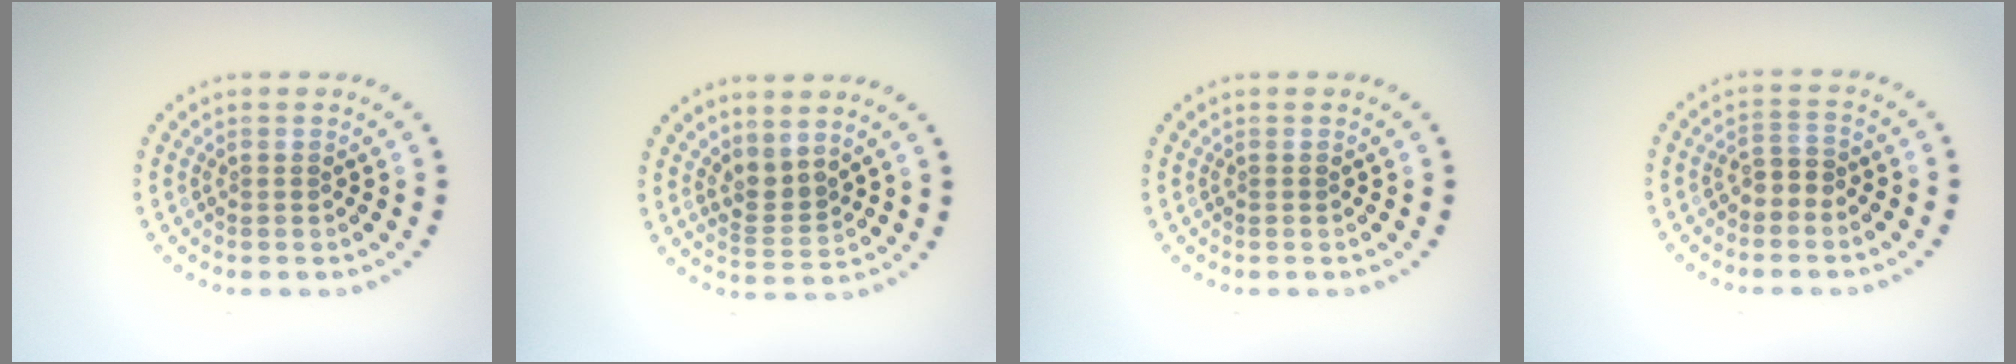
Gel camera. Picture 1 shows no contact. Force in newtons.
{"total": 2.2, "press": 1.5, "slide": 1.7}
{"total": 0.0}
{"total": 1.7, "press": 1.4, "slide": 0.9}